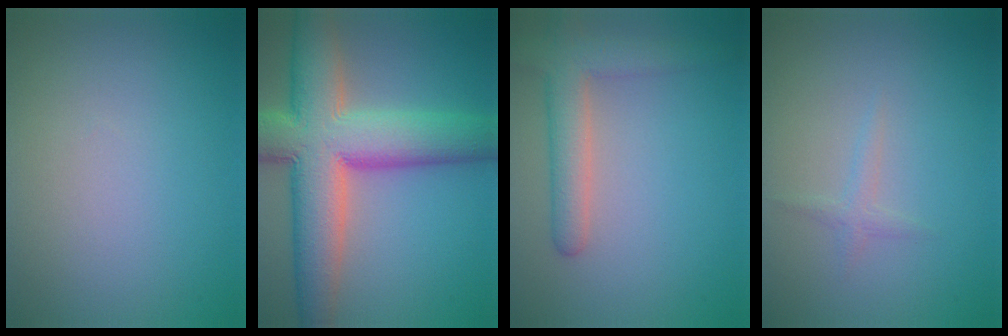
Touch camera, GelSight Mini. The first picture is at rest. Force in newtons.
{"total": 11.9, "press": 11.9, "slide": 0.8}
{"total": 4.1, "press": 4.1, "slide": 0.3}
{"total": 1.0, "press": 1.0, "slide": 0.1}